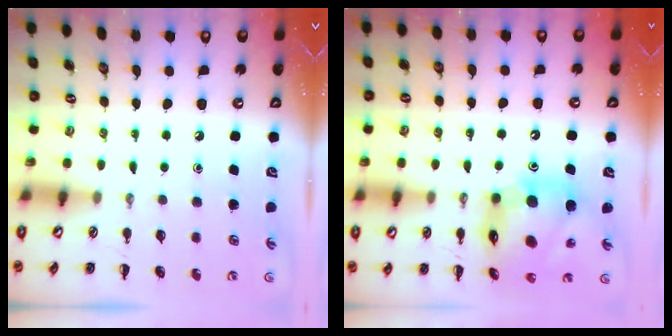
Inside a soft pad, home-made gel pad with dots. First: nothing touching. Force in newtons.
{"total": 14.4, "press": 13.8, "slide": 4.0}